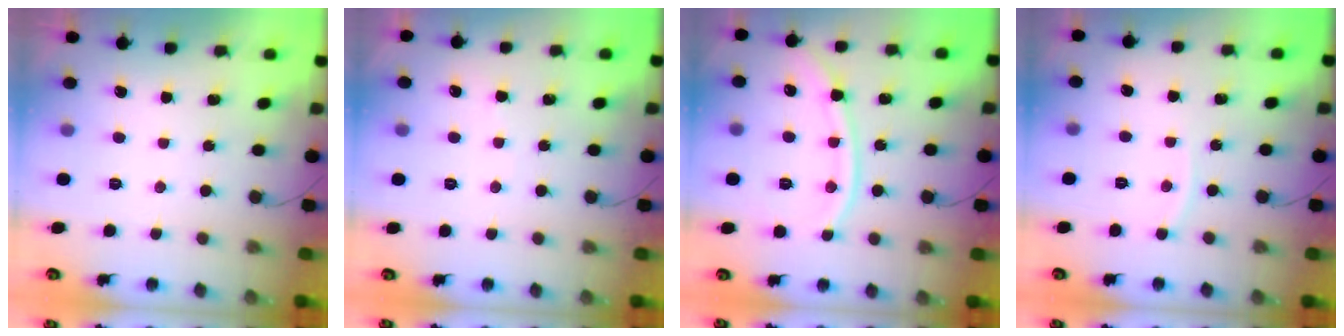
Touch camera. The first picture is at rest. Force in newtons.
{"total": 2.5, "press": 2.5, "slide": 0.3}
{"total": 11.9, "press": 11.8, "slide": 1.2}
{"total": 3.3, "press": 3.3, "slide": 0.5}